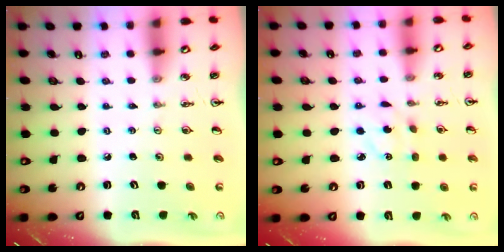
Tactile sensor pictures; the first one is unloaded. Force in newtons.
{"total": 3.4, "press": 3.3, "slide": 0.7}